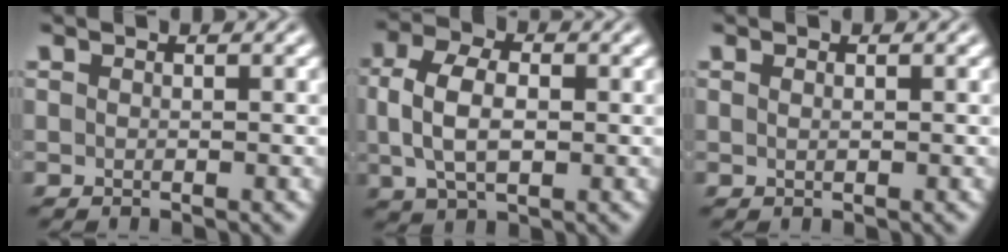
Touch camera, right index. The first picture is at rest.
{"total": 5.3, "force": [0.2, 3.4, 4.0], "torque": [-0.081, -0.006, 0.011]}
{"total": 0.6, "force": [0.1, -0.6, 0.2], "torque": [0.000, -0.006, 0.007]}